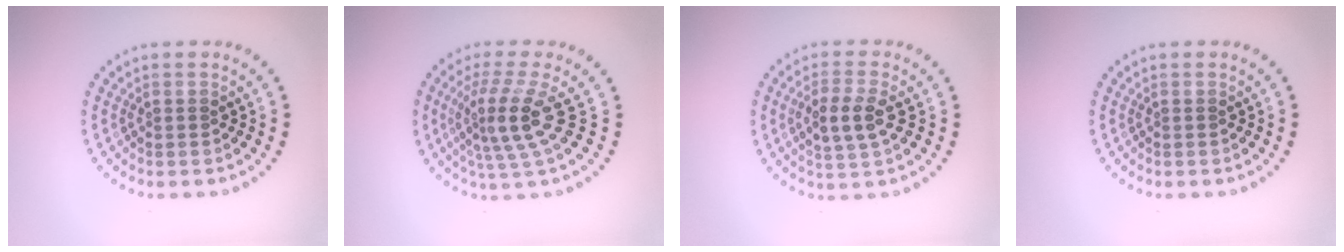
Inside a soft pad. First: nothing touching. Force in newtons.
{"total": 4.1, "press": 3.1, "slide": 2.6}
{"total": 3.4, "press": 3.3, "slide": 0.8}
{"total": 0.0}